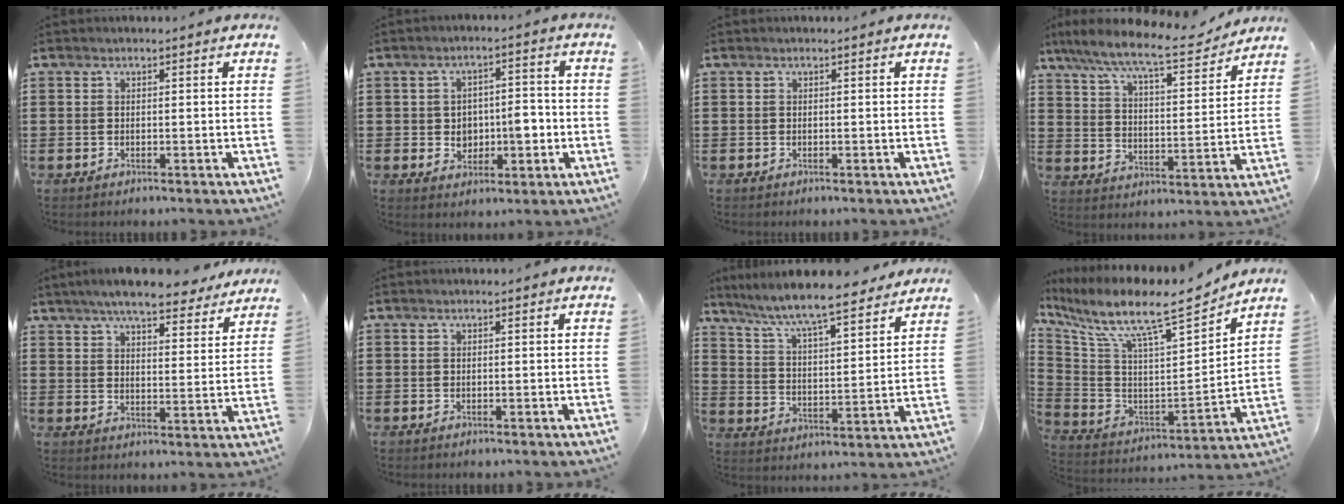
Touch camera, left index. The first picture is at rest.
{"total": 5.3, "force": [-0.7, 3.6, 3.8], "torque": [-0.061, 0.003, -0.019]}
{"total": 0.0}
{"total": 10.2, "force": [8.8, 0.8, 5.2], "torque": [-0.125, -0.047, 0.146]}
{"total": 7.1, "force": [6.4, 0.7, 2.9], "torque": [-0.072, -0.026, 0.113]}
{"total": 0.0}
{"total": 7.5, "force": [6.8, 0.1, 3.1], "torque": [-0.088, -0.042, 0.113]}
{"total": 11.3, "force": [9.1, 1.5, 6.6], "torque": [-0.158, -0.070, 0.147]}